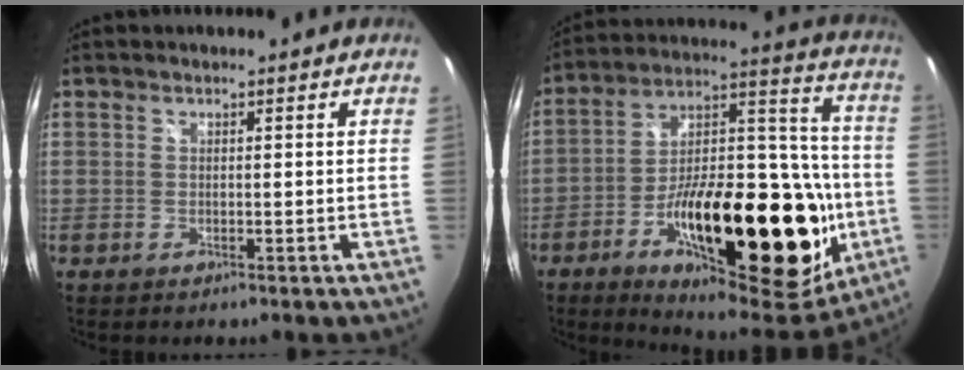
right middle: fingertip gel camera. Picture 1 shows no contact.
{"total": 33.6, "force": [-11.4, 14.2, 28.3], "torque": [-0.412, 0.017, -0.162]}